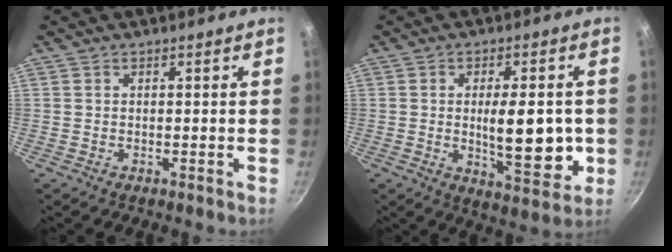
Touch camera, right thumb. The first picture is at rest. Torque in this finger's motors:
{"motor_torque": [1.76, 1.21, 1.44, 0.12, 0.37]}